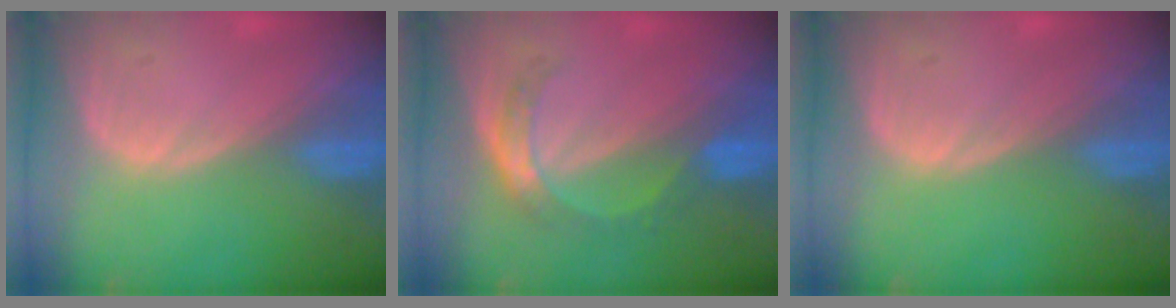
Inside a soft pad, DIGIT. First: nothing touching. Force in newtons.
{"total": 5.4, "press": 4.7, "slide": 2.5}
{"total": 0.0}